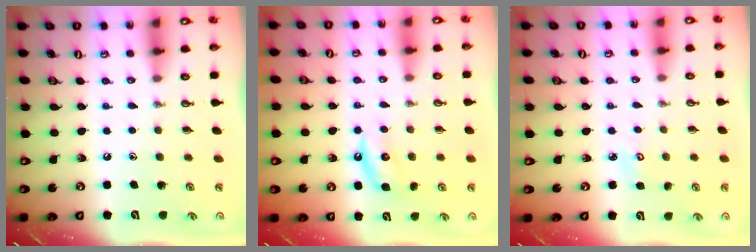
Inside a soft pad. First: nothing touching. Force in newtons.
{"total": 5.1, "press": 5.1, "slide": 0.8}
{"total": 3.4, "press": 3.4, "slide": 0.3}